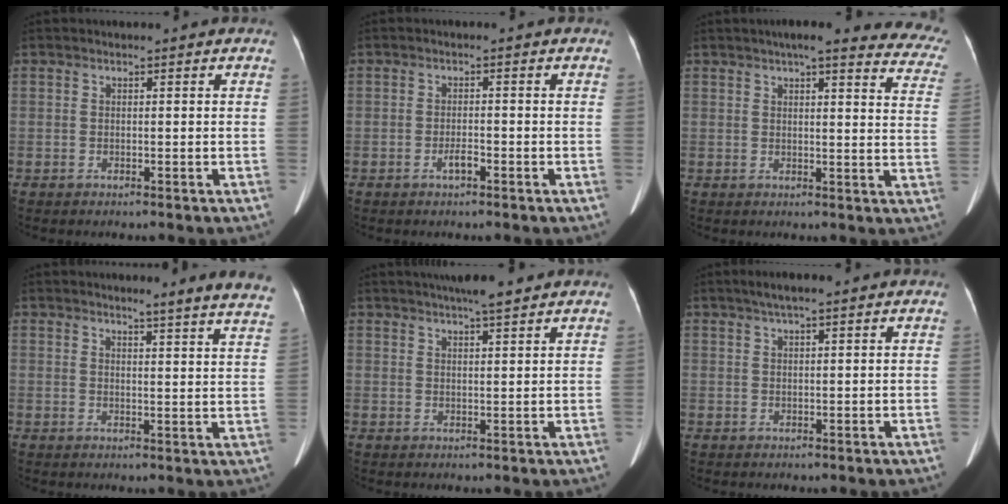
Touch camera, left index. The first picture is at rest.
{"total": 1.7, "force": [-1.1, 0.4, 1.2], "torque": [-0.024, 0.000, -0.018]}
{"total": 19.3, "force": [17.3, 3.2, 7.9], "torque": [-0.072, -0.038, 0.173]}
{"total": 10.2, "force": [9.5, -0.8, 3.6], "torque": [-0.036, -0.056, 0.088]}
{"total": 6.5, "force": [5.3, 0.3, 3.8], "torque": [-0.057, 0.018, 0.079]}
{"total": 3.0, "force": [2.1, 0.1, 2.1], "torque": [-0.041, 0.017, 0.037]}